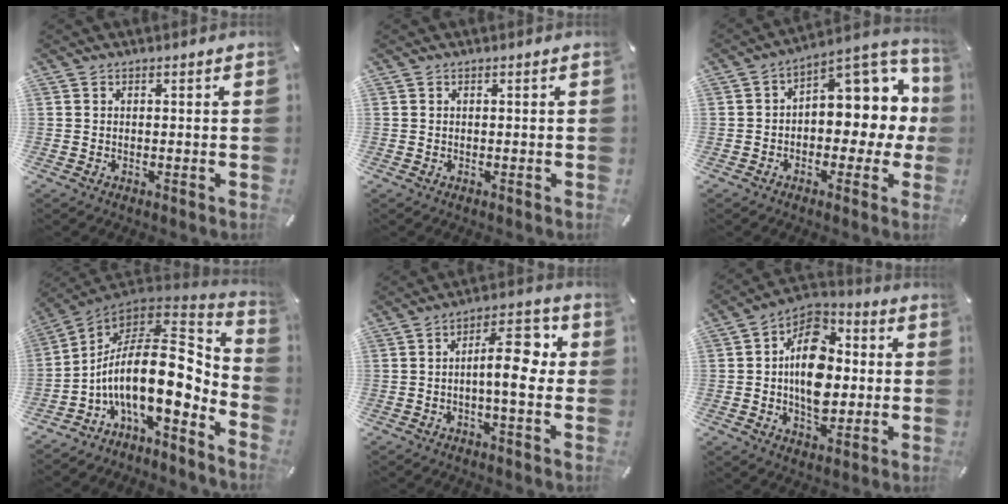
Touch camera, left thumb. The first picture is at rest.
{"total": 0.0}
{"total": 10.7, "force": [3.2, 6.9, 7.5], "torque": [-0.082, -0.039, 0.056]}
{"total": 22.0, "force": [-1.0, 10.6, 19.3], "torque": [-0.357, -0.040, -0.024]}
{"total": 12.1, "force": [0.3, 4.9, 11.1], "torque": [-0.154, 0.002, 0.003]}
{"total": 16.0, "force": [-0.4, 11.2, 11.4], "torque": [-0.199, 0.003, -0.010]}